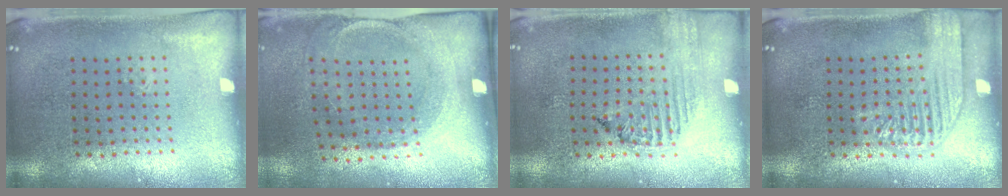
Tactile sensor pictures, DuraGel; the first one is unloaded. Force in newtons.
{"total": 1.7, "press": 1.2, "slide": 1.1}
{"total": 1.3, "press": 1.3, "slide": 0.2}
{"total": 1.8, "press": 1.8, "slide": 0.3}